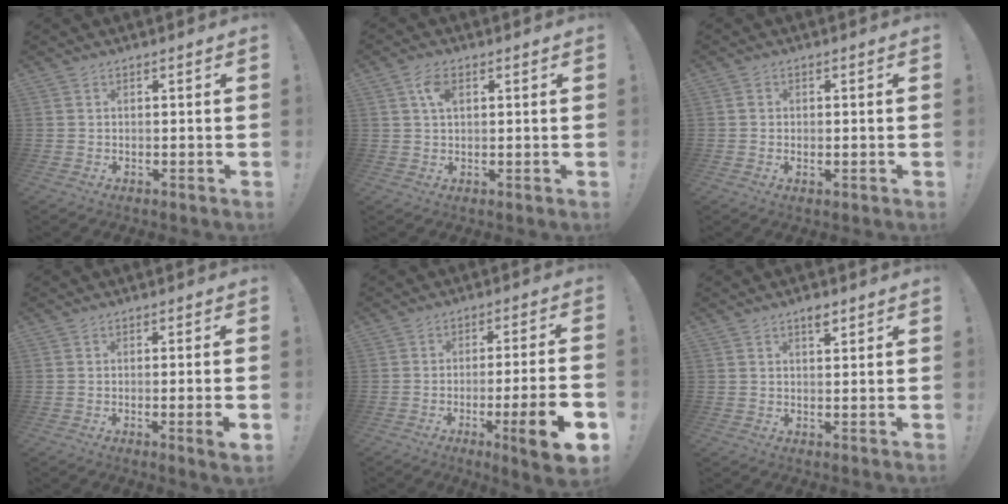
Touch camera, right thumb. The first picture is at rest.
{"total": 4.8, "force": [1.7, 2.5, 3.8], "torque": [-0.062, 0.000, 0.027]}
{"total": 0.9, "force": [0.2, 0.7, 0.4], "torque": [-0.002, 0.002, 0.003]}
{"total": 4.3, "force": [-1.1, -0.6, 4.1], "torque": [-0.058, -0.011, -0.018]}
{"total": 13.6, "force": [-5.2, 0.5, 12.6], "torque": [-0.176, 0.010, -0.072]}
{"total": 2.7, "force": [1.9, 0.7, 1.9], "torque": [-0.019, -0.010, 0.028]}